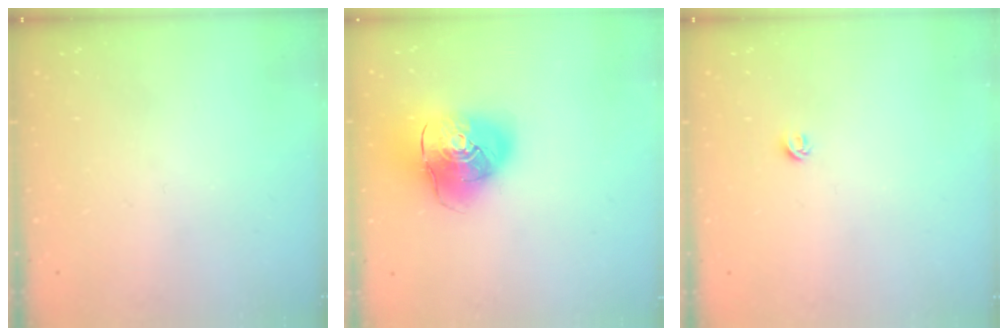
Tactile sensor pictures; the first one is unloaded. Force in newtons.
{"total": 17.0, "press": 16.8, "slide": 2.6}
{"total": 3.9, "press": 3.8, "slide": 0.3}